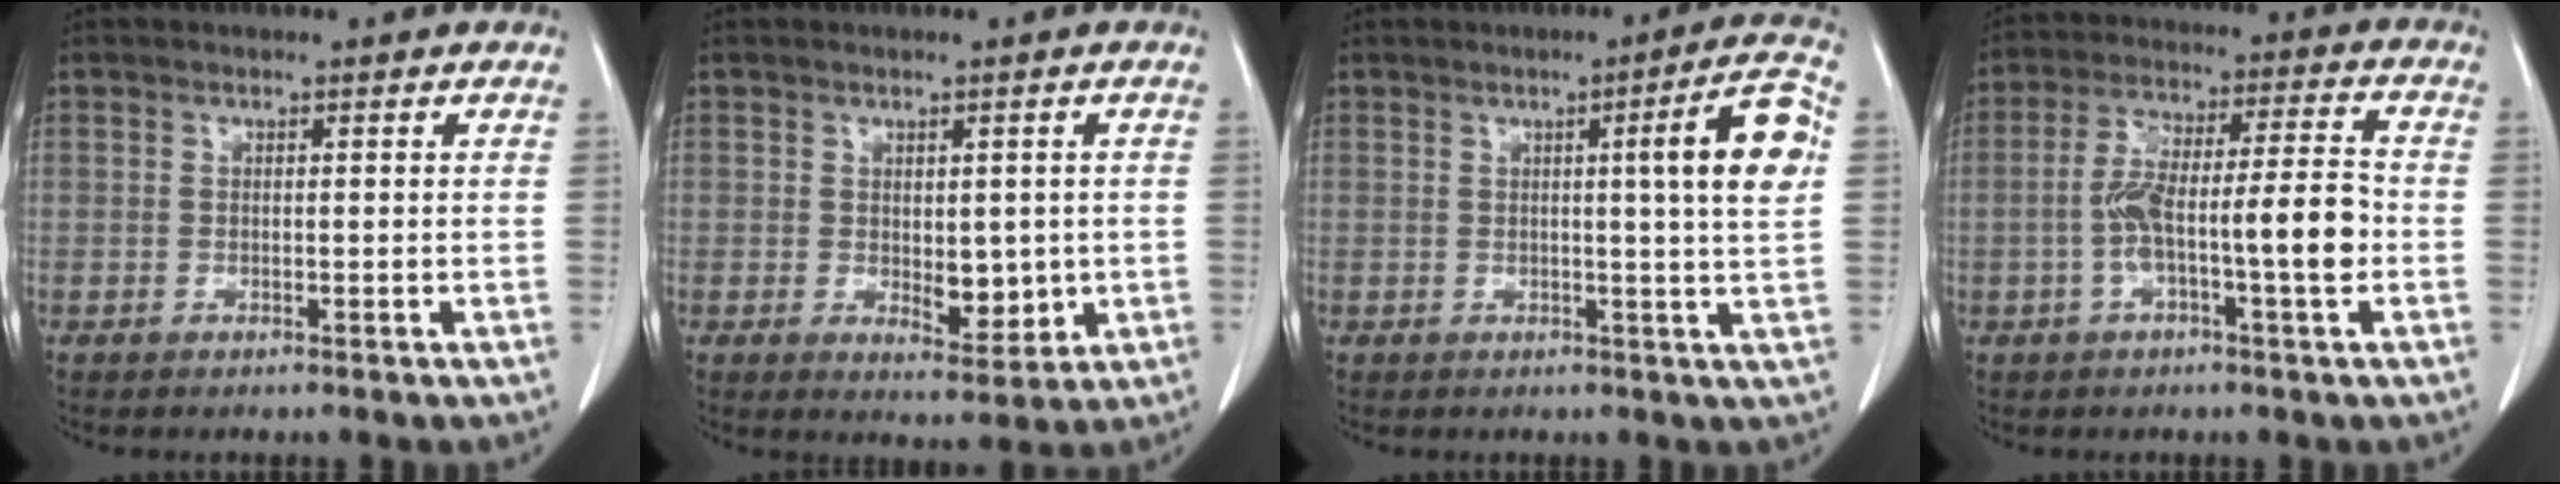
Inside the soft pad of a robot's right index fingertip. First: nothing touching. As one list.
[{"total": 5.1, "force": [-0.3, 2.7, 4.3], "torque": [-0.052, -0.009, 0.008]}, {"total": 8.9, "force": [1.9, -0.8, 8.7], "torque": [-0.115, 0.001, 0.020]}, {"total": 11.8, "force": [-2.5, 1.5, 11.5], "torque": [-0.210, 0.021, -0.043]}]